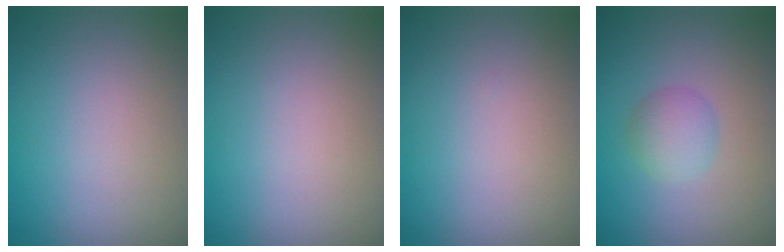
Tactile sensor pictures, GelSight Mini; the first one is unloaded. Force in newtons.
{"total": 0.0}
{"total": 0.0}
{"total": 2.3, "press": 2.3, "slide": 0.1}